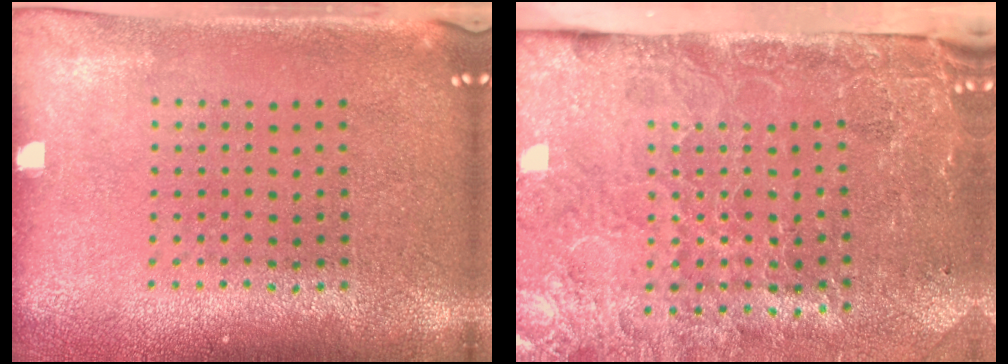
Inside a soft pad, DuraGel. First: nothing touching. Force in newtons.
{"total": 4.6, "press": 3.6, "slide": 2.9}